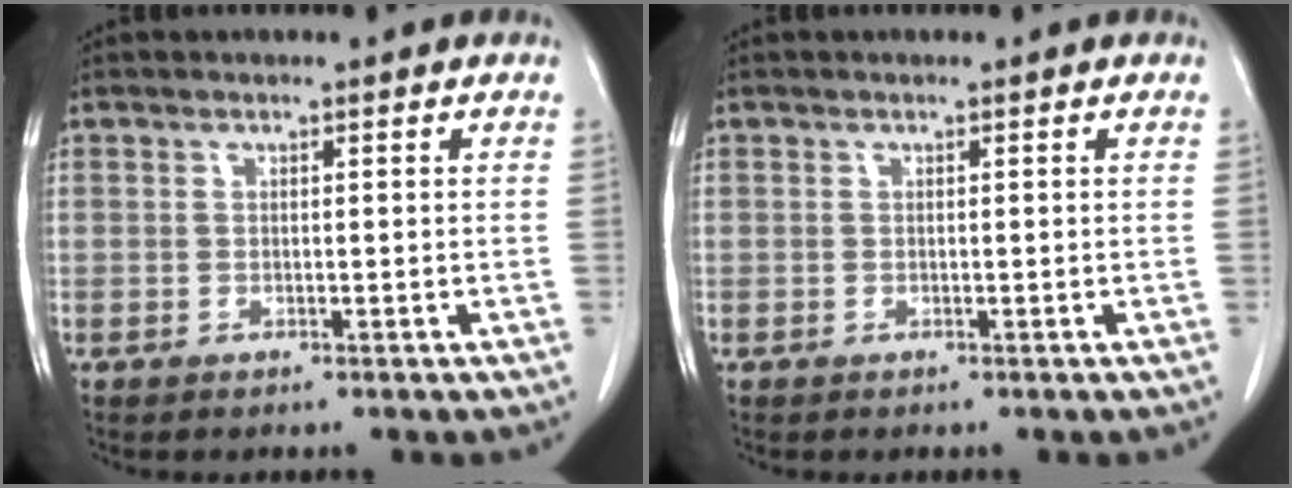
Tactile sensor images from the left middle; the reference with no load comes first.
{"total": 0.0}